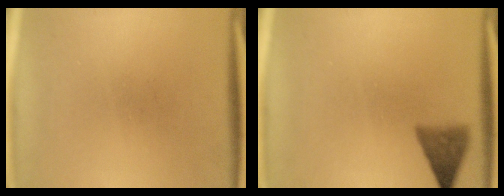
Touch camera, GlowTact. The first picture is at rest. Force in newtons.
{"total": 3.5}